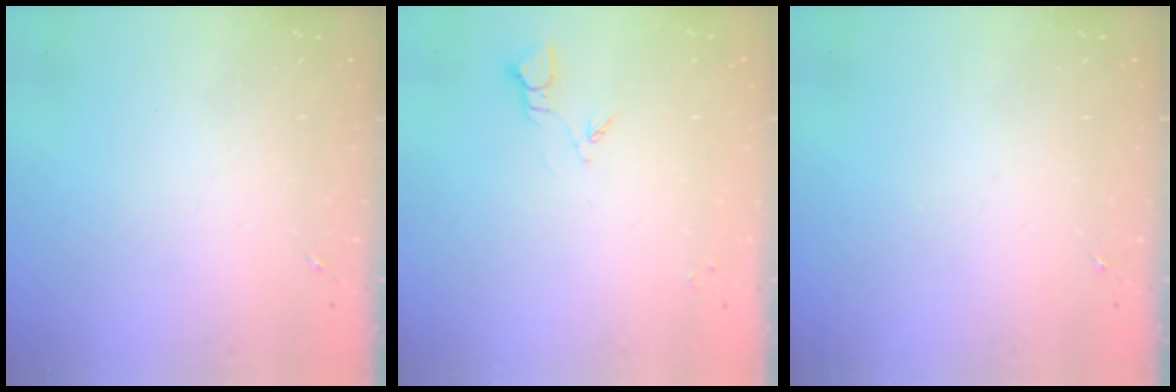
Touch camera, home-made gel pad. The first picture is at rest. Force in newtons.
{"total": 3.3, "press": 3.3, "slide": 0.4}
{"total": 0.0}